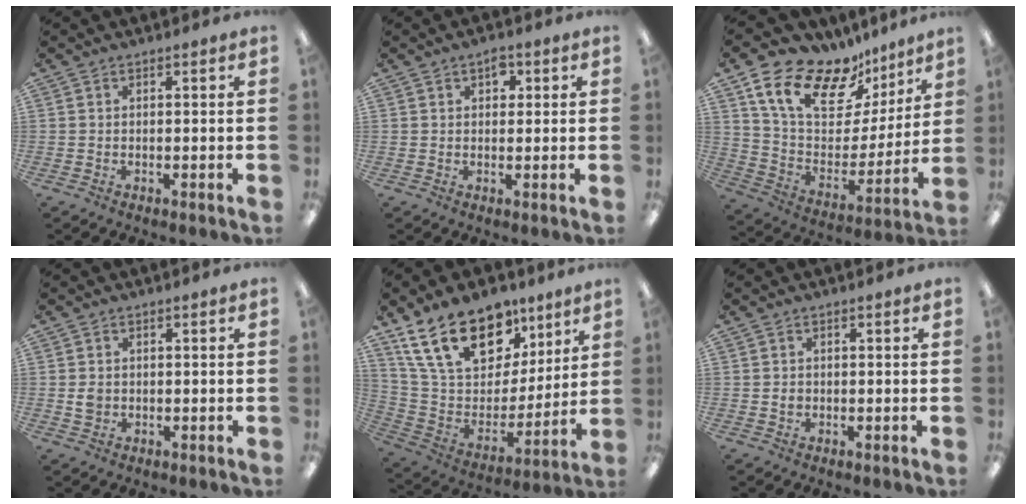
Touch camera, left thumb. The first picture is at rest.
{"total": 3.1, "force": [1.6, 2.1, 1.6], "torque": [-0.011, -0.004, 0.023]}
{"total": 19.4, "force": [13.3, 10.3, 9.6], "torque": [-0.175, -0.084, 0.240]}
{"total": 2.2, "force": [0.1, 1.9, 1.0], "torque": [-0.012, 0.002, -0.002]}
{"total": 22.6, "force": [14.2, 12.9, 12.0], "torque": [-0.219, -0.072, 0.262]}
{"total": 1.1, "force": [0.0, 1.0, 0.5], "torque": [-0.011, 0.005, 0.000]}